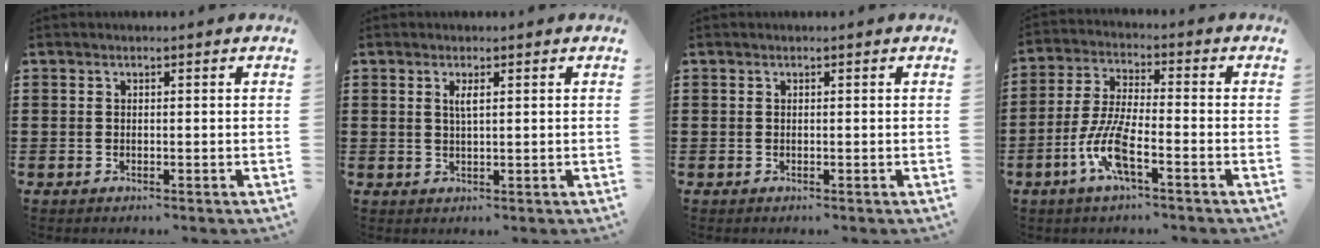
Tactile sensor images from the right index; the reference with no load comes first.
{"total": 1.8, "force": [0.6, 0.3, 1.7], "torque": [-0.034, 0.002, 0.009]}
{"total": 0.0}
{"total": 8.2, "force": [-3.8, 1.8, 7.0], "torque": [-0.167, -0.015, -0.076]}